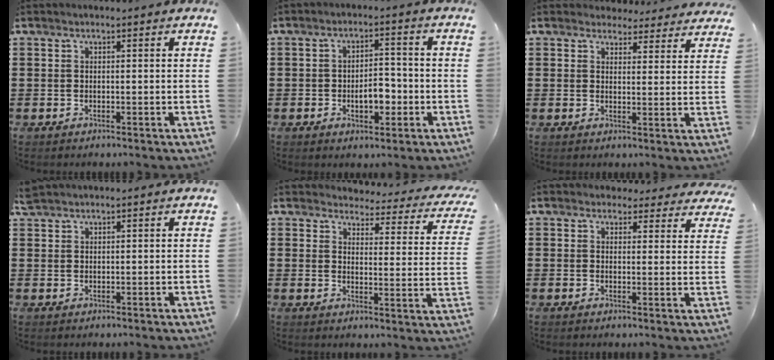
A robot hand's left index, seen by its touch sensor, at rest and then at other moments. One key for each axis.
{"total": 5.1, "fx": -1.4, "fy": 2.6, "fz": 4.2, "tx": -0.058, "ty": 0.003, "tz": -0.031}
{"total": 3.6, "fx": 3.4, "fy": 1.0, "fz": 0.4, "tx": -0.011, "ty": -0.013, "tz": 0.062}
{"total": 1.6, "fx": 1.4, "fy": 0.4, "fz": 0.5, "tx": -0.012, "ty": 0.002, "tz": 0.028}
{"total": 3.5, "fx": 3.3, "fy": 0.6, "fz": 0.9, "tx": -0.031, "ty": -0.030, "tz": 0.051}
{"total": 3.0, "fx": 2.7, "fy": 1.1, "fz": 0.4, "tx": -0.011, "ty": -0.008, "tz": 0.049}